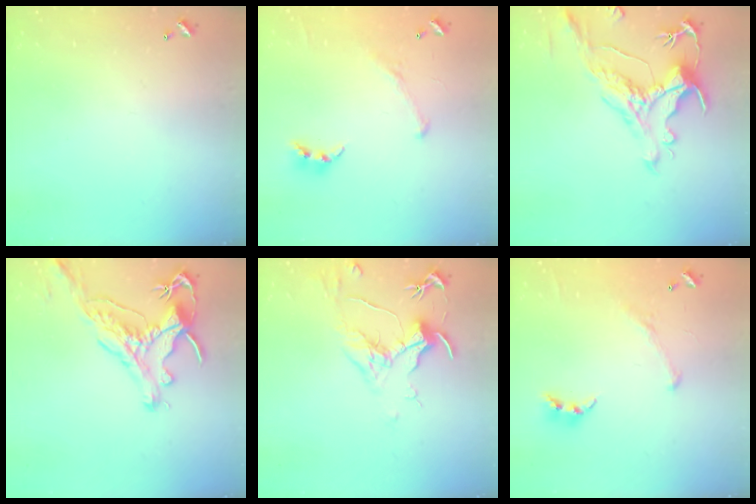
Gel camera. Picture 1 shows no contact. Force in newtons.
{"total": 2.3, "press": 2.1, "slide": 1.0}
{"total": 1.7, "press": 0.9, "slide": 1.4}
{"total": 1.2, "press": 0.9, "slide": 0.9}
{"total": 1.6, "press": 1.4, "slide": 0.7}
{"total": 2.3, "press": 2.1, "slide": 1.0}